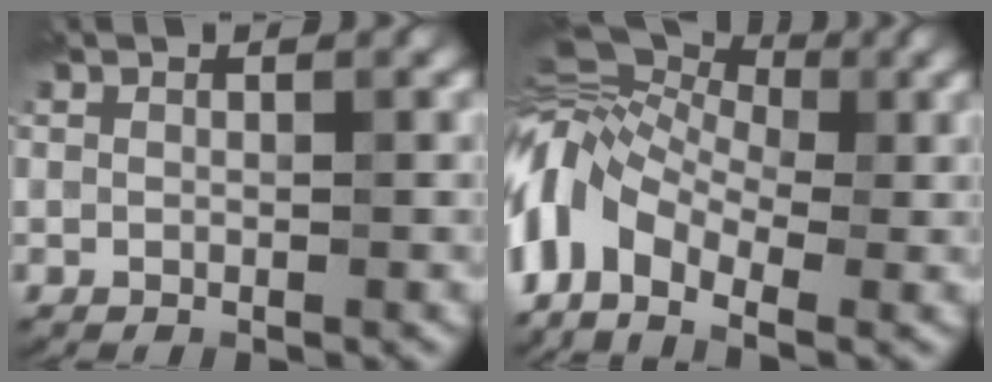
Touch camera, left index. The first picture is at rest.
{"total": 7.6, "force": [-2.6, 5.0, 5.0], "torque": [-0.102, 0.001, -0.075]}